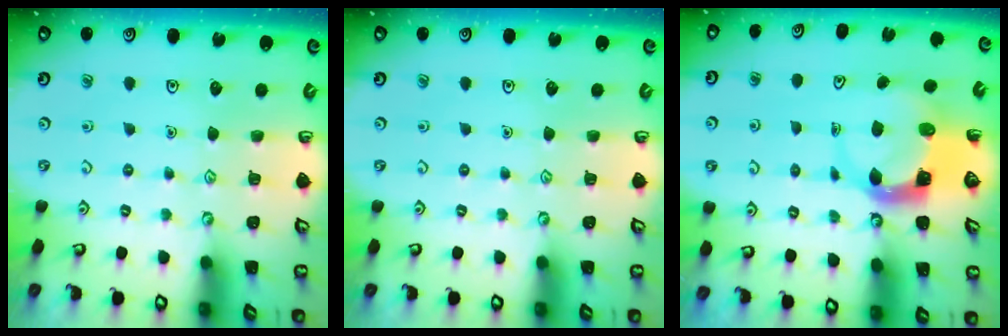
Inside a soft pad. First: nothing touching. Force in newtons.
{"total": 0.0}
{"total": 3.8, "press": 3.8, "slide": 0.6}